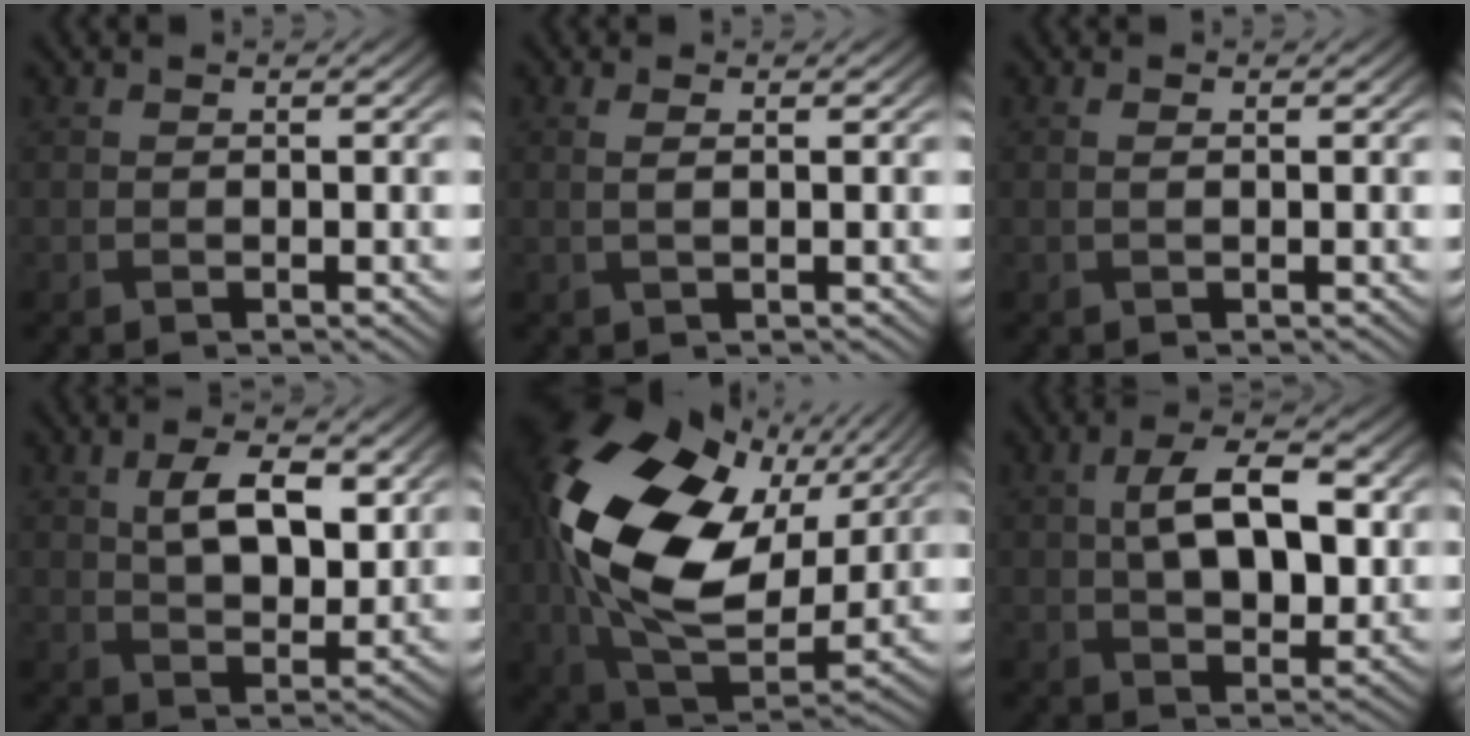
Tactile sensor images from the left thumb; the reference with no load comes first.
{"total": 1.3, "force": [0.3, 0.3, 1.3], "torque": [-0.026, 0.004, 0.005]}
{"total": 0.7, "force": [0.1, 0.2, 0.7], "torque": [-0.016, 0.002, 0.002]}
{"total": 8.2, "force": [2.1, 4.3, 6.7], "torque": [-0.116, 0.002, 0.038]}
{"total": 21.4, "force": [4.3, 14.4, 15.2], "torque": [-0.354, -0.006, 0.090]}
{"total": 10.5, "force": [1.6, 5.6, 8.7], "torque": [-0.155, 0.008, 0.023]}